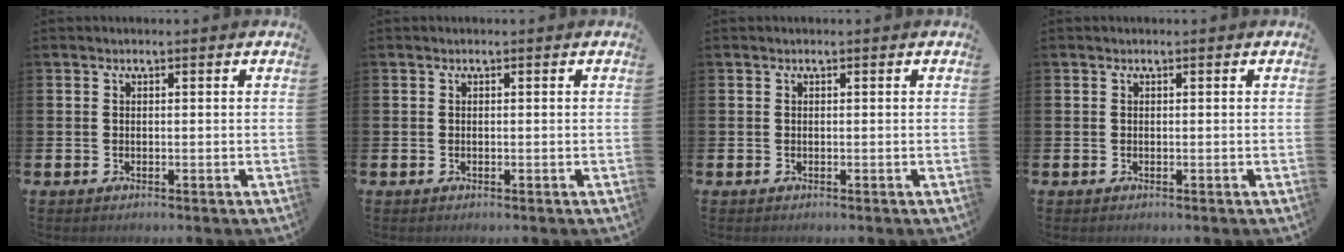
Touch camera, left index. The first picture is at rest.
{"total": 0.0}
{"total": 0.0}
{"total": 0.0}